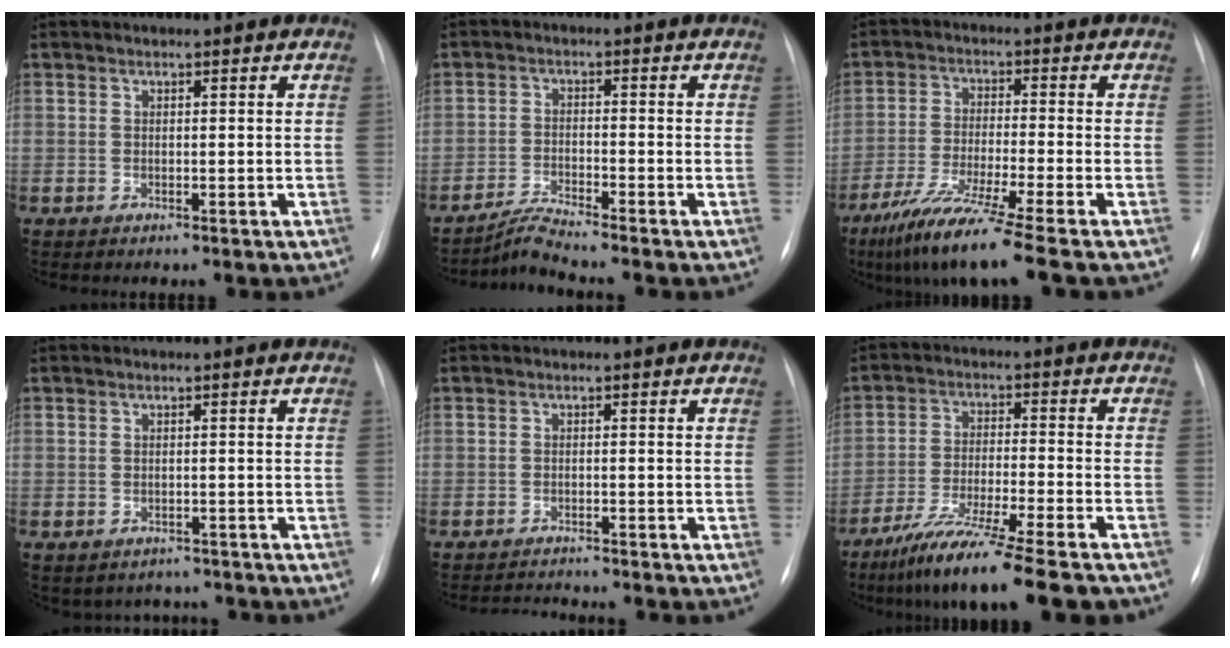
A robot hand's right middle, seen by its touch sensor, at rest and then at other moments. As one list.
[{"total": 3.9, "force": [-3.6, -1.4, 0.6], "torque": [-0.023, -0.024, -0.072]}, {"total": 11.5, "force": [-8.2, -1.3, 8.0], "torque": [-0.148, -0.043, -0.145]}, {"total": 3.8, "force": [-3.2, 2.1, 0.0], "torque": [0.004, 0.015, -0.037]}, {"total": 3.5, "force": [-3.4, -0.3, 0.5], "torque": [-0.007, -0.013, -0.050]}, {"total": 14.8, "force": [-11.5, 0.2, 9.2], "torque": [-0.166, -0.044, -0.192]}]